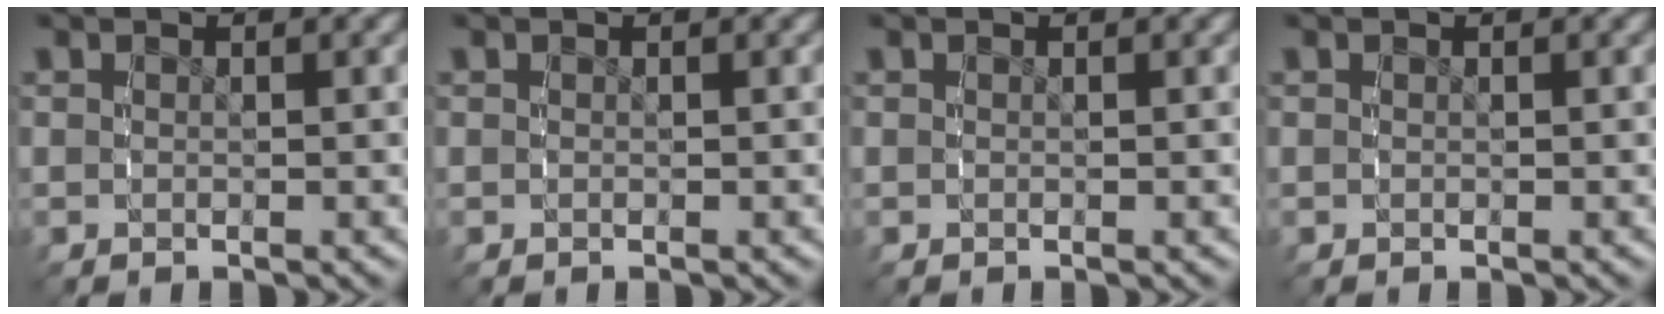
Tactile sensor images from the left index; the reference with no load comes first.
{"total": 0.0}
{"total": 0.0}
{"total": 0.0}